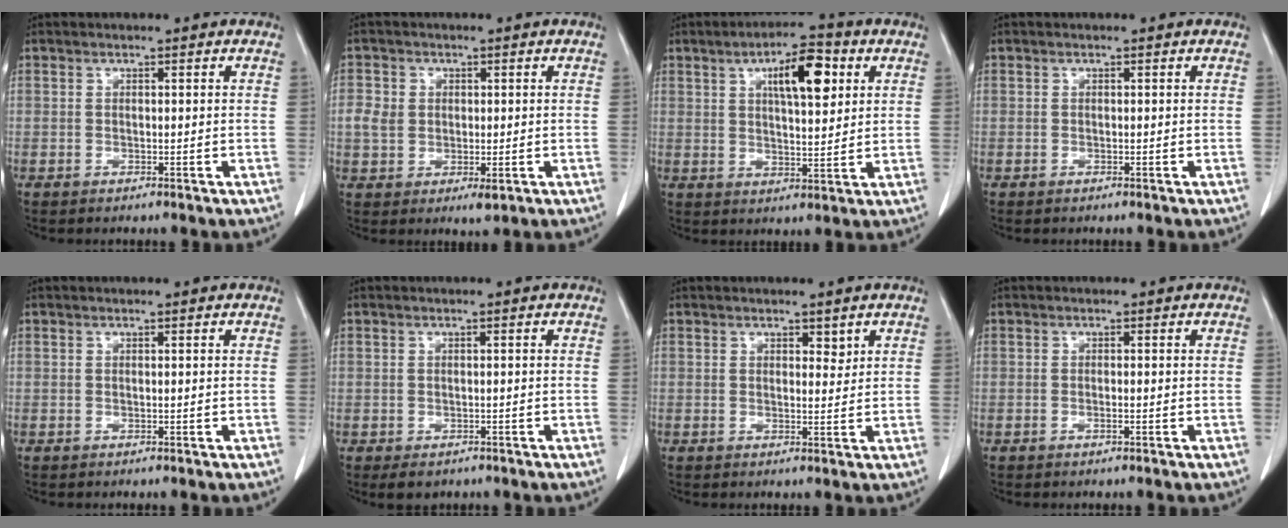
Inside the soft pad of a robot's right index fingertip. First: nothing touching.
{"total": 5.1, "force": [-0.1, 4.0, 3.2], "torque": [-0.055, 0.002, 0.002]}
{"total": 9.2, "force": [3.5, 2.8, 8.1], "torque": [-0.131, 0.014, 0.057]}
{"total": 0.0}
{"total": 0.0}
{"total": 2.9, "force": [-1.8, 1.9, 1.1], "torque": [-0.012, -0.001, -0.019]}
{"total": 1.6, "force": [1.1, 0.8, 0.8], "torque": [-0.008, -0.007, 0.015]}
{"total": 0.7, "force": [-0.4, 0.0, 0.6], "torque": [-0.015, 0.000, -0.005]}